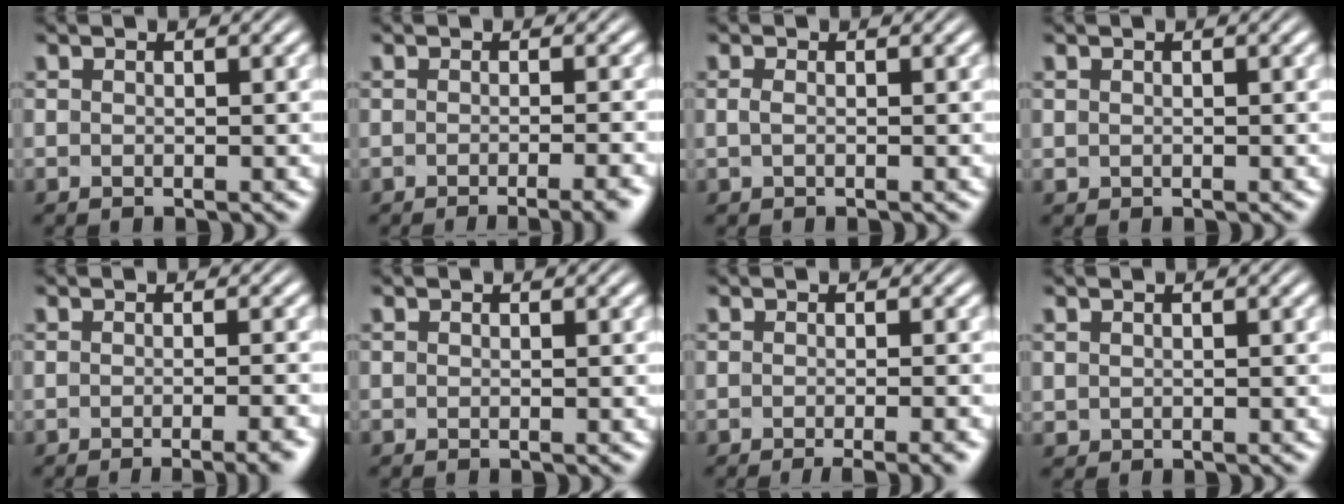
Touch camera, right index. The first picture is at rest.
{"total": 3.3, "force": [-2.7, 0.2, 2.0], "torque": [-0.014, 0.004, -0.043]}
{"total": 0.6, "force": [-0.1, -0.2, 0.6], "torque": [-0.013, -0.004, 0.003]}
{"total": 0.6, "force": [0.2, 0.5, 0.1], "torque": [-0.011, -0.008, 0.010]}
{"total": 3.0, "force": [-2.4, 0.1, 1.8], "torque": [-0.013, 0.005, -0.038]}
{"total": 0.0}
{"total": 3.1, "force": [-2.5, 0.2, 1.8], "torque": [-0.010, 0.005, -0.040]}
{"total": 1.1, "force": [0.6, 0.8, 0.4], "torque": [-0.015, -0.008, 0.018]}